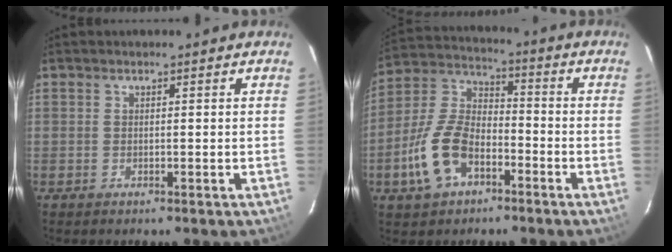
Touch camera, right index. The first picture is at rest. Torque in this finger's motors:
{"motor_torque": [0.95, -0.48, 0.03, -0.03]}